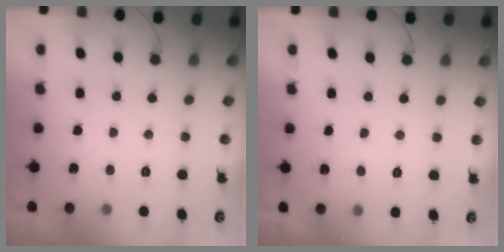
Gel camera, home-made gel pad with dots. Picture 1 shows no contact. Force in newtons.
{"total": 4.9, "press": 4.9, "slide": 0.3}